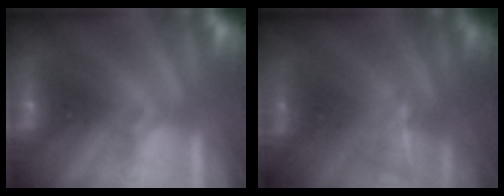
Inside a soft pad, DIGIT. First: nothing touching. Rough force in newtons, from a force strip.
{"total": 1.1}